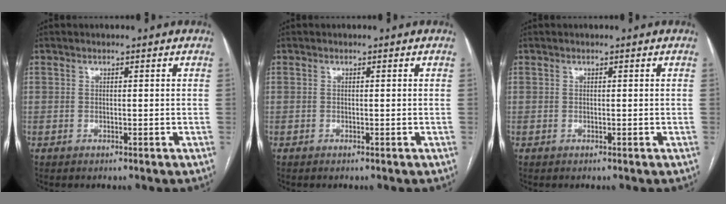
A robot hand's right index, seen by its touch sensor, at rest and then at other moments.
{"total": 0.0}
{"total": 0.0}